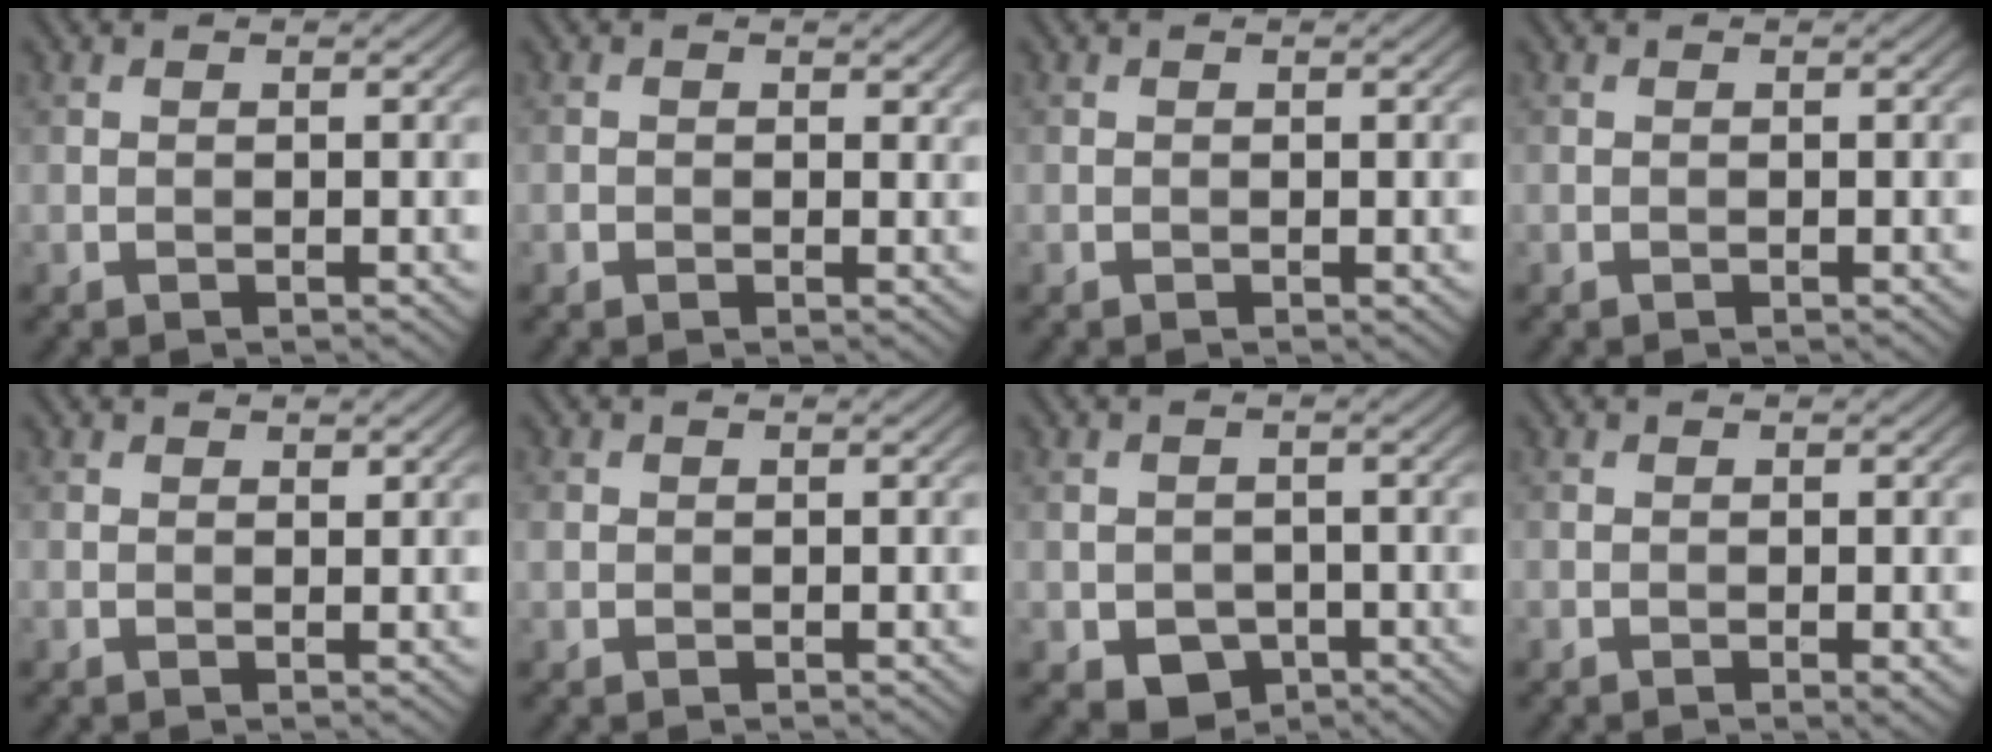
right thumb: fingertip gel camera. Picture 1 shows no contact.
{"total": 1.1, "force": [0.1, 1.0, 0.4], "torque": [-0.009, -0.006, -0.004]}
{"total": 0.0}
{"total": 0.0}
{"total": 0.8, "force": [0.7, 0.3, 0.3], "torque": [-0.004, 0.001, 0.011]}
{"total": 1.1, "force": [0.2, 1.0, 0.4], "torque": [-0.011, -0.001, 0.003]}
{"total": 3.9, "force": [-1.6, 3.1, 1.7], "torque": [-0.037, -0.017, -0.027]}
{"total": 0.7, "force": [-0.2, 0.0, 0.6], "torque": [-0.011, -0.004, -0.005]}